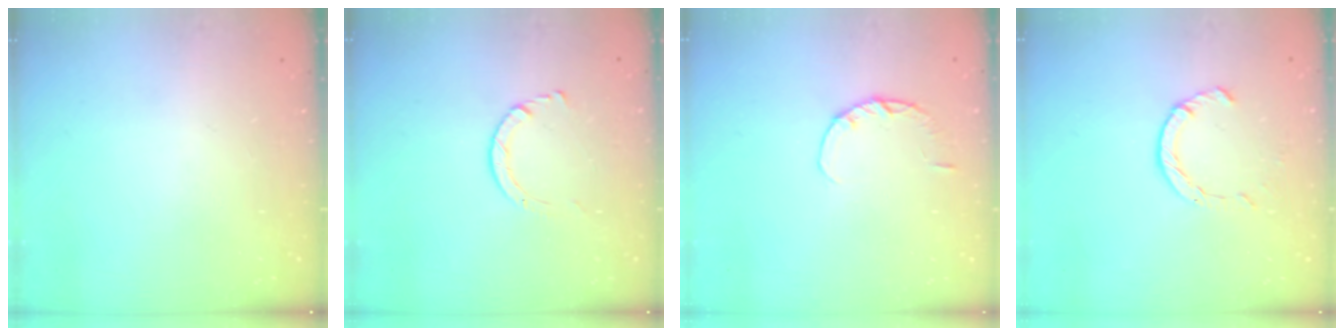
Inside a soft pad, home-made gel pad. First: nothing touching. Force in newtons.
{"total": 2.9, "press": 2.9, "slide": 0.2}
{"total": 2.9, "press": 2.8, "slide": 0.4}
{"total": 2.4, "press": 2.4, "slide": 0.2}